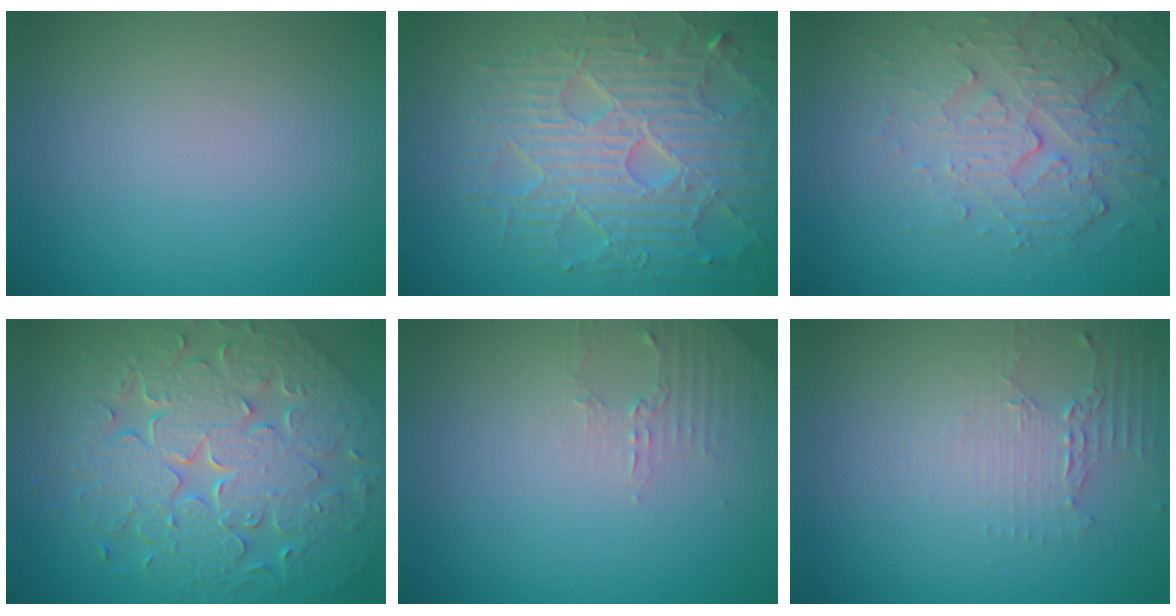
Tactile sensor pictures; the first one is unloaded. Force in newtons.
{"total": 7.8, "press": 6.0, "slide": 4.9}
{"total": 5.5, "press": 3.7, "slide": 4.1}
{"total": 9.9, "press": 6.9, "slide": 7.0}
{"total": 1.8, "press": 1.7, "slide": 0.5}
{"total": 2.2, "press": 1.6, "slide": 1.5}